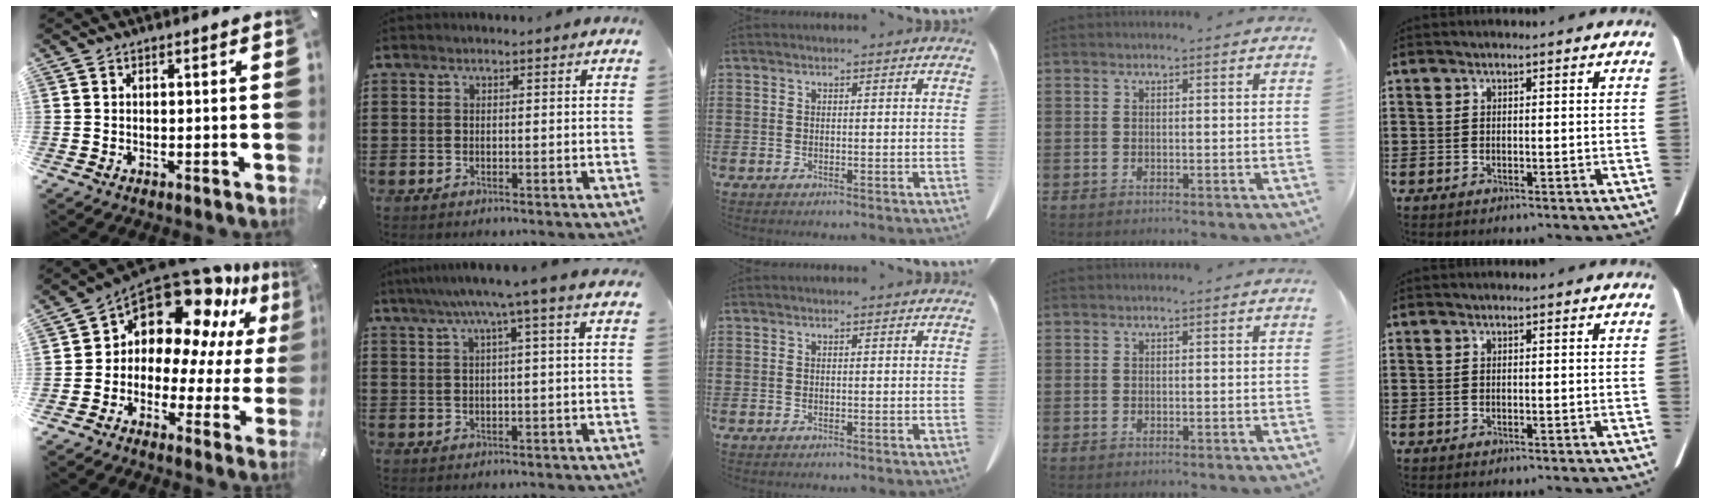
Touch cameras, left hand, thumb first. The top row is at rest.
{"thumb": {"total": 15.6, "force": [10.4, 8.9, 7.5], "torque": [-0.132, -0.096, 0.178]}, "index": {"total": 5.5, "force": [2.9, -0.6, 4.6], "torque": [-0.098, -0.005, 0.045]}}